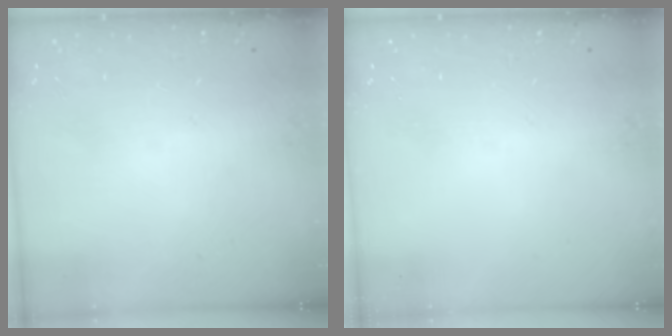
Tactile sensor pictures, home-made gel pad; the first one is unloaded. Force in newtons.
{"total": 0.0}